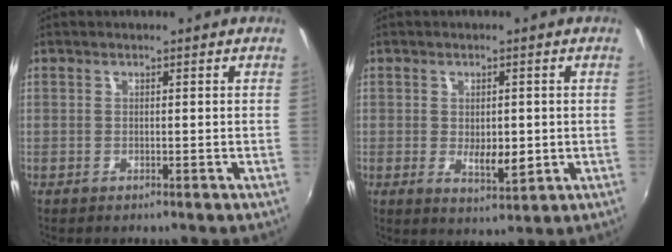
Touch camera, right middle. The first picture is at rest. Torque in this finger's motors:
{"motor_torque": [0.07, 0.10, 0.02, 0.04]}